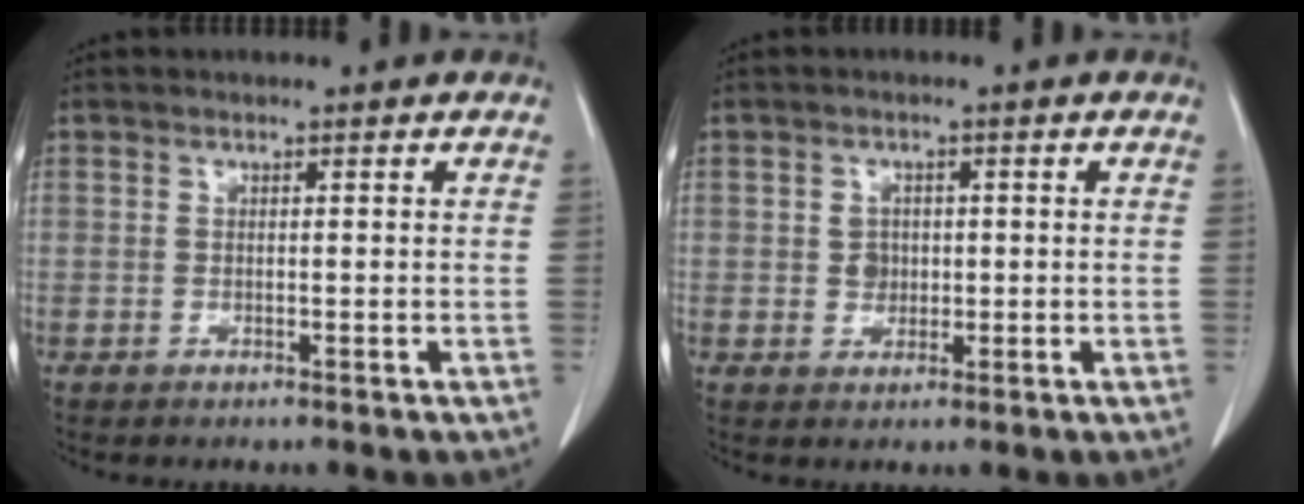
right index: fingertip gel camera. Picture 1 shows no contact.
{"total": 2.5, "force": [0.0, 2.2, 1.2], "torque": [-0.016, 0.003, 0.004]}